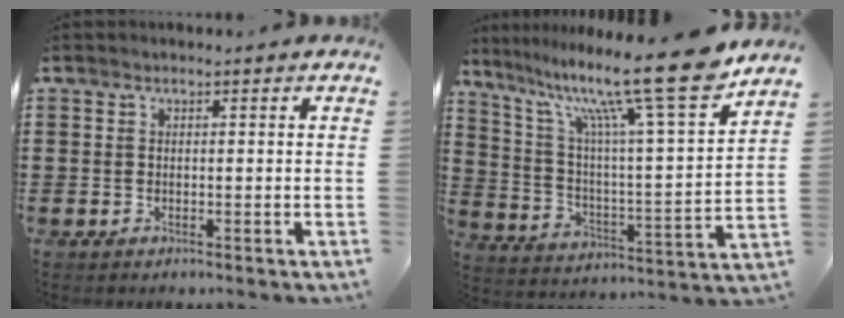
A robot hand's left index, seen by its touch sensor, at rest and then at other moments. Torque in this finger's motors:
{"motor_torque": [0.96, -1.18, 1.05, 0.21]}